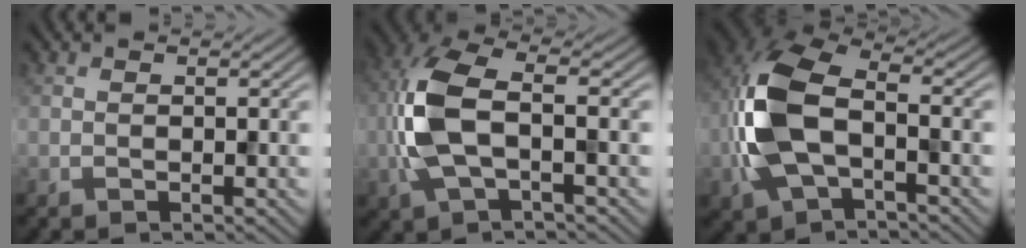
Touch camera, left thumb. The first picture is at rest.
{"total": 9.8, "force": [-1.1, 4.5, 8.6], "torque": [-0.216, 0.007, -0.027]}
{"total": 11.8, "force": [-2.0, 6.6, 9.5], "torque": [-0.238, -0.002, -0.052]}